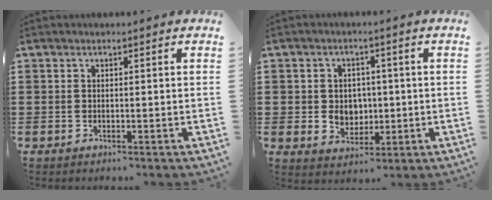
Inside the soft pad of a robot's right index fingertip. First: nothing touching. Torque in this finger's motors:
{"motor_torque": [2.14, 0.00, 0.14, 0.08]}